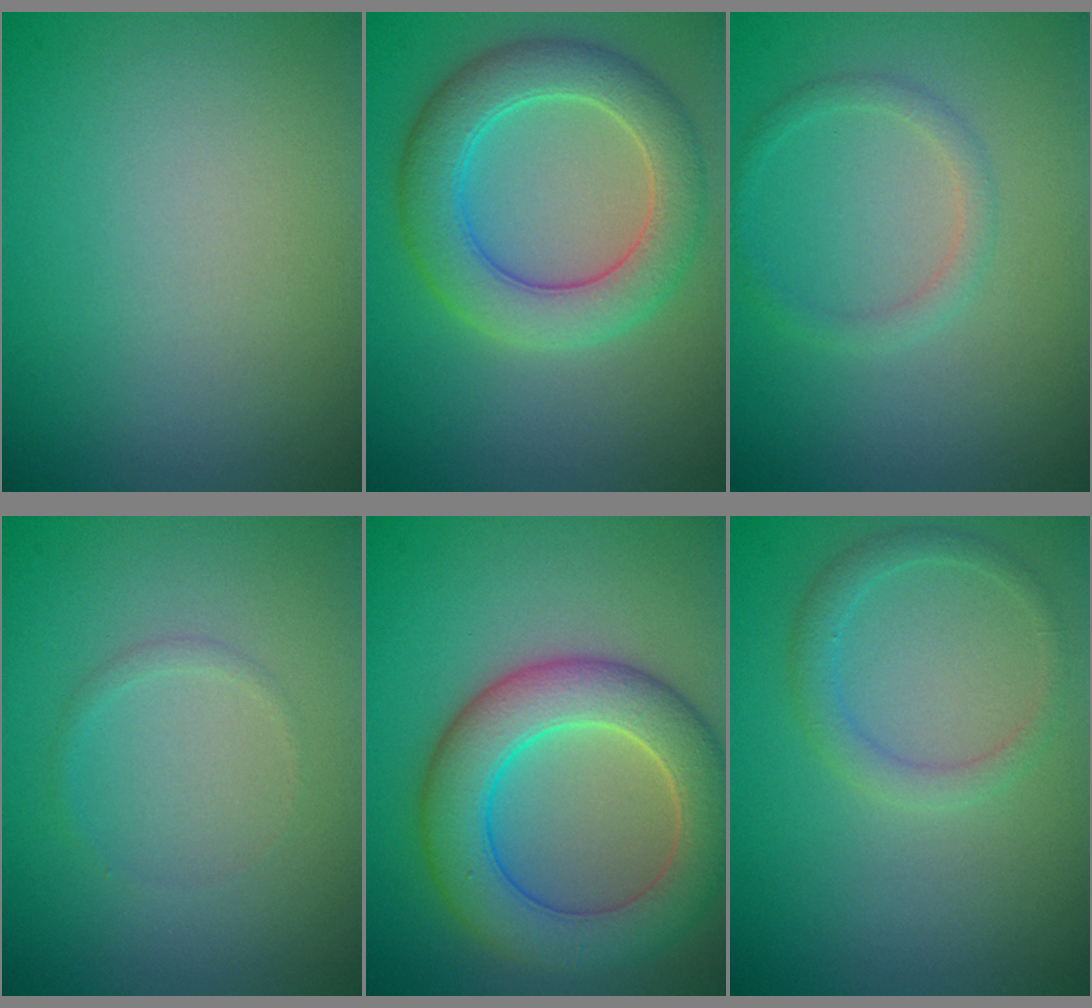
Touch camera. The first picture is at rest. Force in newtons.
{"total": 5.9, "press": 5.9, "slide": 0.3}
{"total": 1.5, "press": 1.5, "slide": 0.1}
{"total": 0.6, "press": 0.6, "slide": 0.0}
{"total": 7.7, "press": 7.7, "slide": 0.2}
{"total": 1.9, "press": 1.9, "slide": 0.1}